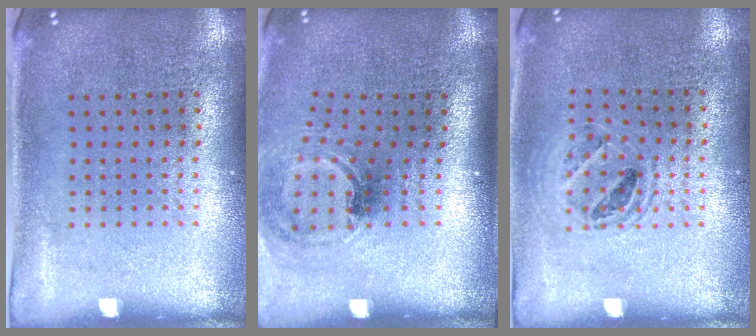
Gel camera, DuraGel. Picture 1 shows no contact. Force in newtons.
{"total": 1.3, "press": 1.0, "slide": 0.7}
{"total": 1.3, "press": 1.2, "slide": 0.5}